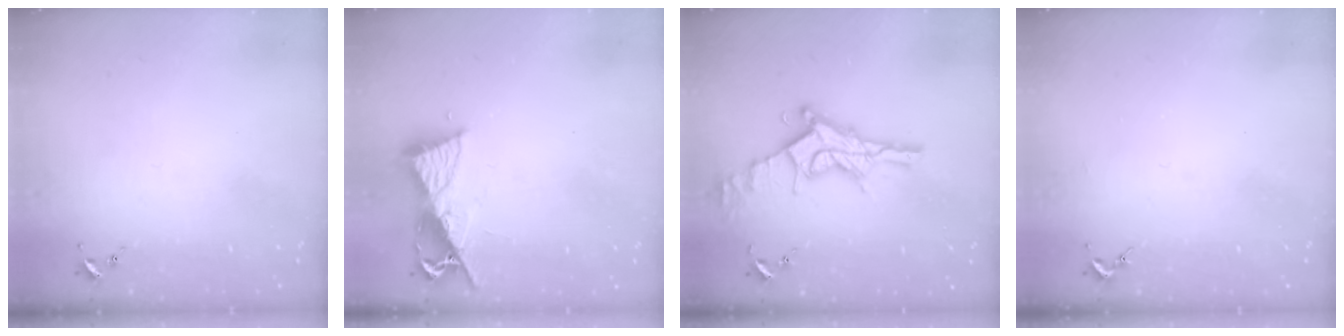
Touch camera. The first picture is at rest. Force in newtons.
{"total": 10.8, "press": 10.7, "slide": 1.1}
{"total": 17.3, "press": 17.2, "slide": 1.4}
{"total": 1.3, "press": 1.3, "slide": 0.1}